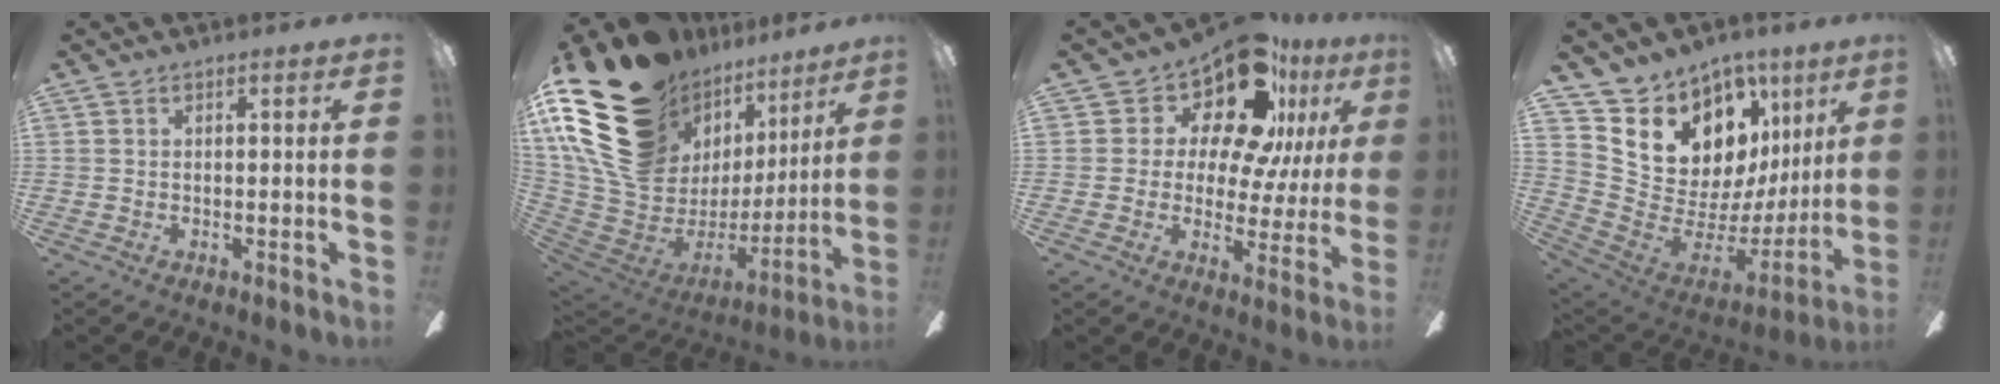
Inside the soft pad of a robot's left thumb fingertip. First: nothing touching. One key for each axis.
{"total": 24.7, "fx": 14.5, "fy": 15.2, "fz": 13.0, "tx": -0.255, "ty": -0.115, "tz": 0.305}
{"total": 17.5, "fx": 11.9, "fy": 8.2, "fz": 9.9, "tx": -0.161, "ty": -0.085, "tz": 0.204}
{"total": 14.9, "fx": 9.2, "fy": 10.2, "fz": 5.7, "tx": -0.101, "ty": -0.082, "tz": 0.189}